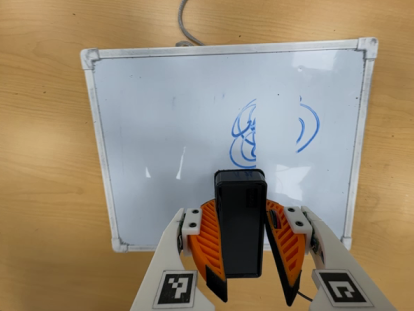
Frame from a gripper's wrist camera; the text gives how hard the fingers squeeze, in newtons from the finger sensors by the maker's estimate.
{"total": 9.4, "left": 9.2, "right": 9.6}